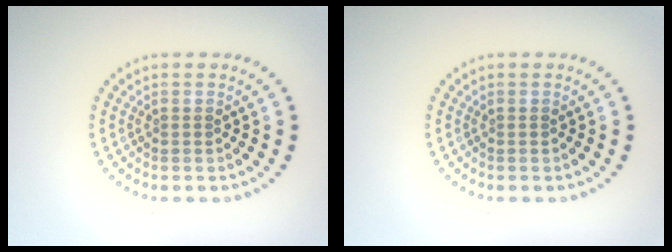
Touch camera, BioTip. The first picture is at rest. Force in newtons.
{"total": 0.0}